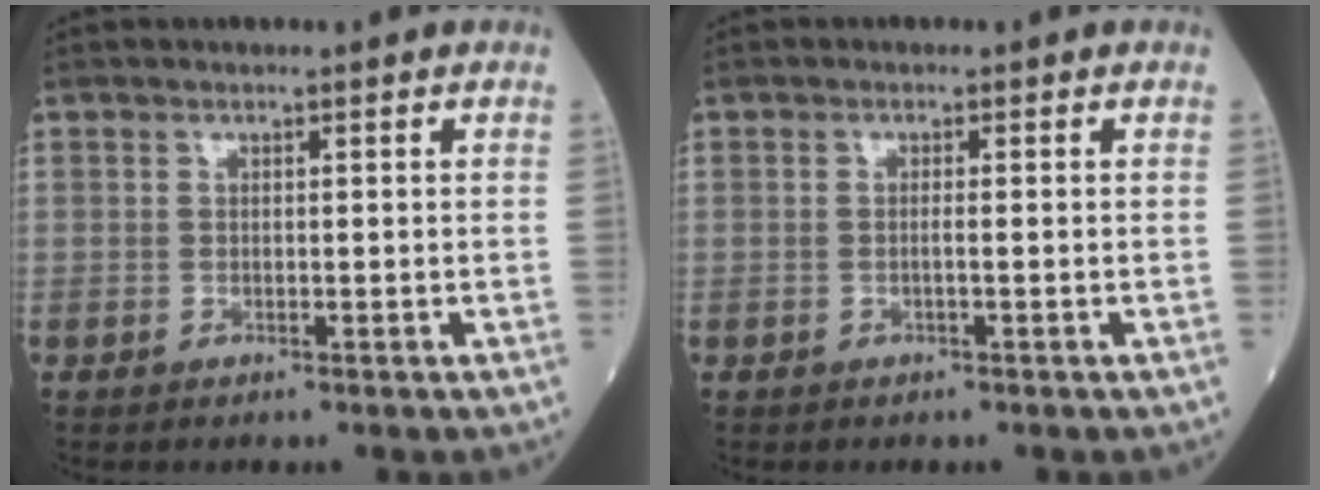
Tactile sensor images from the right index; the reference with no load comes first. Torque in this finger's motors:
{"motor_torque": [-0.05, 0.07, -0.04, -0.01]}